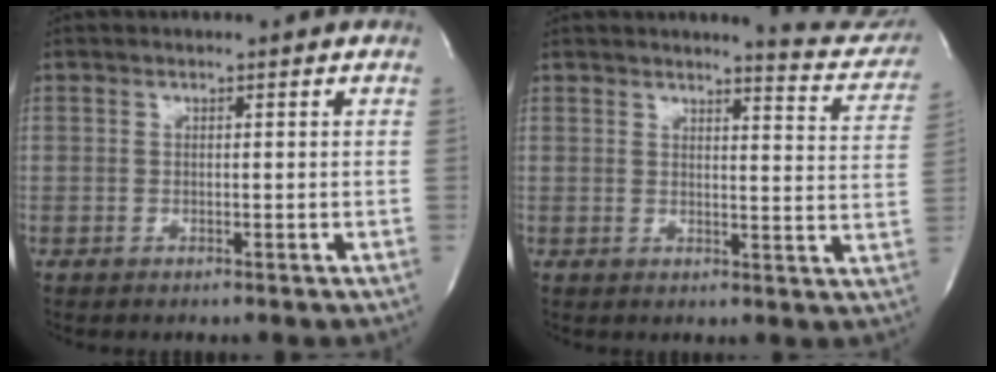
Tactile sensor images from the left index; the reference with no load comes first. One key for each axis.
{"total": 9.1, "fx": 8.9, "fy": 0.7, "fz": 1.7, "tx": -0.007, "ty": -0.059, "tz": 0.078}